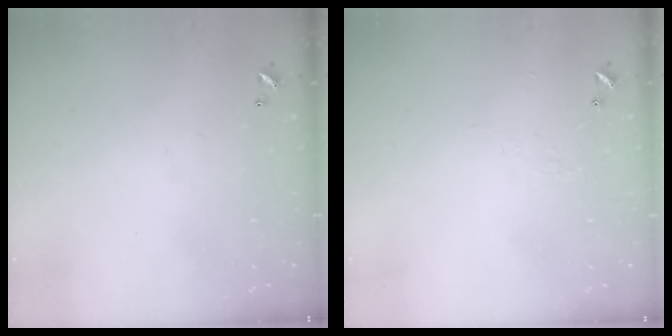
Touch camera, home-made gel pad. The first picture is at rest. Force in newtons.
{"total": 3.1, "press": 3.0, "slide": 0.6}